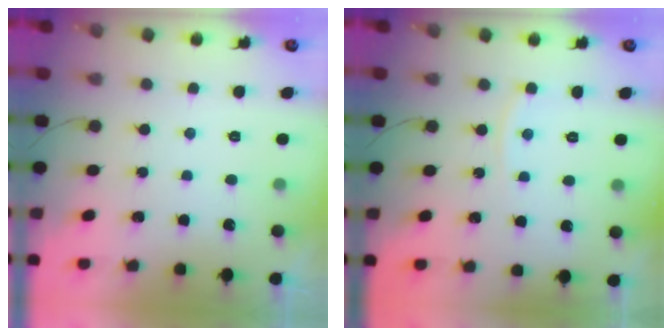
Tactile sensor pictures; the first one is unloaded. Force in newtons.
{"total": 3.1, "press": 3.1, "slide": 0.3}